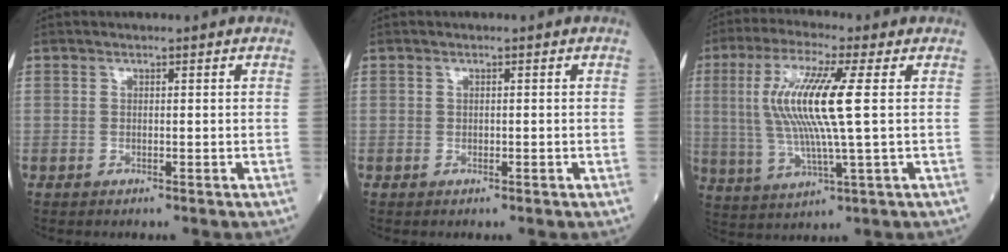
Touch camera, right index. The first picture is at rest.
{"total": 0.0}
{"total": 12.4, "force": [1.8, 0.2, 12.3], "torque": [-0.267, 0.002, 0.032]}